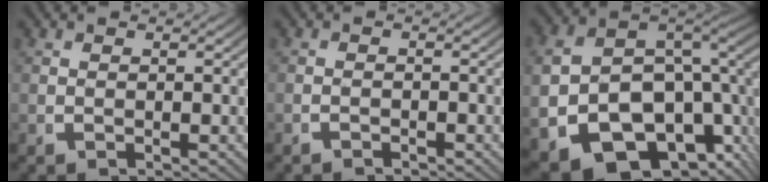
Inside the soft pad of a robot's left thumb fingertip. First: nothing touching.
{"total": 0.9, "force": [-0.9, 0.1, 0.1], "torque": [0.000, -0.002, -0.018]}
{"total": 19.2, "force": [-3.6, 14.2, 12.3], "torque": [-0.253, -0.053, -0.045]}